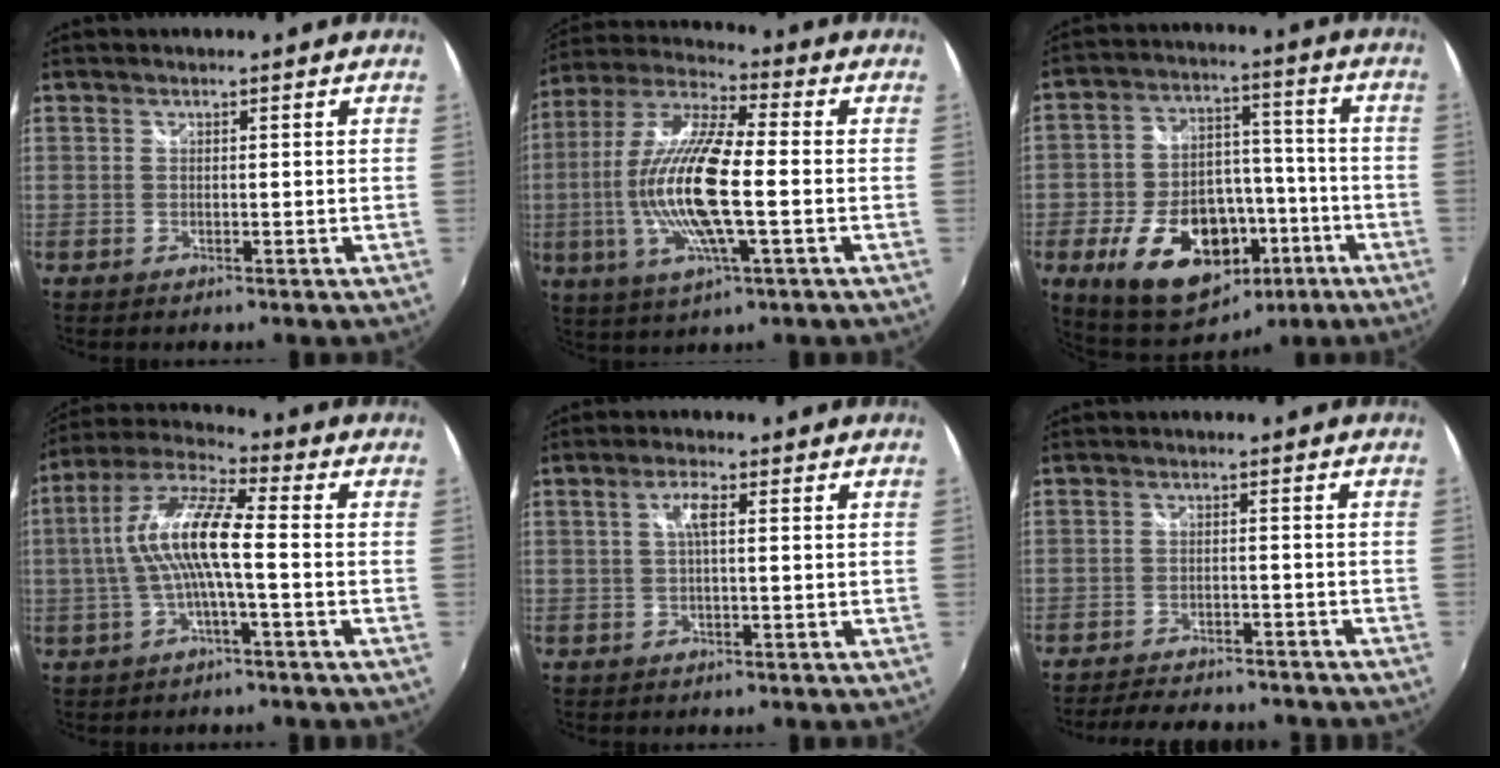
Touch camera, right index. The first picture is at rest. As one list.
[{"total": 17.8, "force": [-2.3, 4.1, 17.1], "torque": [-0.335, -0.007, -0.049]}, {"total": 20.2, "force": [-9.2, 13.0, 12.4], "torque": [-0.254, 0.024, -0.126]}, {"total": 12.0, "force": [-1.0, 2.1, 11.8], "torque": [-0.234, 0.015, -0.021]}, {"total": 3.1, "force": [0.5, 0.6, 3.0], "torque": [-0.059, 0.005, 0.008]}, {"total": 13.5, "force": [-11.8, 3.6, 5.6], "torque": [-0.120, -0.017, -0.161]}]